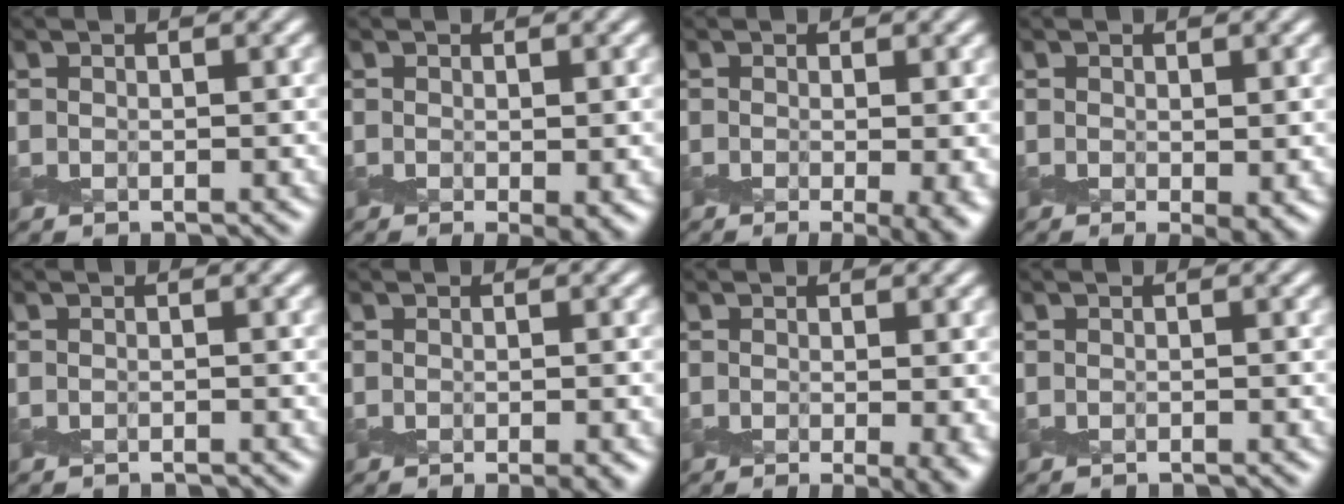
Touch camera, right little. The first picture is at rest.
{"total": 1.7, "force": [-0.5, 0.6, 1.5], "torque": [-0.027, -0.008, -0.008]}
{"total": 3.3, "force": [-0.9, 1.0, 3.0], "torque": [-0.045, -0.012, -0.017]}
{"total": 2.0, "force": [-0.4, 0.9, 1.7], "torque": [-0.029, -0.010, -0.005]}
{"total": 0.9, "force": [-0.8, -0.2, -0.4], "torque": [0.011, -0.002, -0.017]}
{"total": 1.4, "force": [-1.0, 0.1, 1.0], "torque": [-0.016, -0.007, -0.018]}
{"total": 2.8, "force": [-0.7, 0.8, 2.5], "torque": [-0.037, -0.009, -0.013]}
{"total": 0.7, "force": [-0.6, -0.2, -0.3], "torque": [0.007, -0.001, -0.010]}